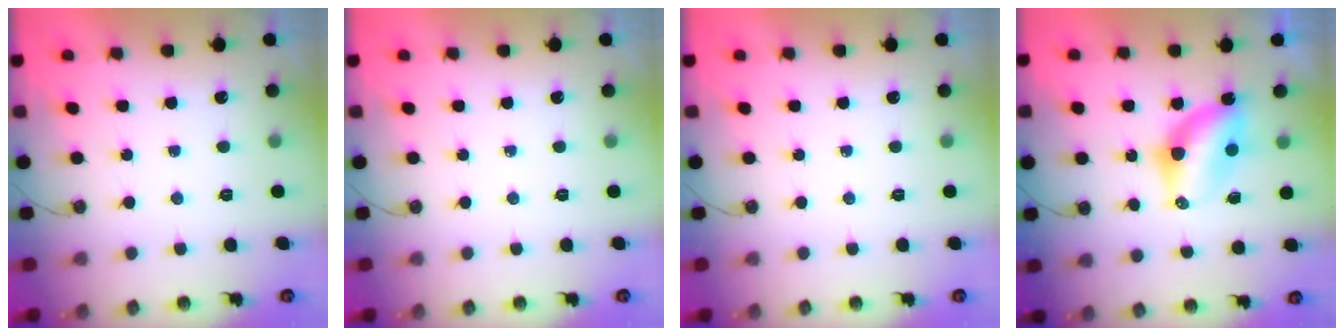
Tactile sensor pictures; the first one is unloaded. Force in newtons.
{"total": 0.0}
{"total": 0.0}
{"total": 7.0, "press": 7.0, "slide": 0.2}